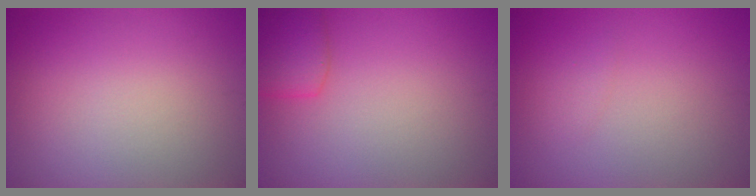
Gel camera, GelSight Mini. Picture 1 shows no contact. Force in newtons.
{"total": 2.7, "press": 2.6, "slide": 0.2}
{"total": 0.6, "press": 0.6, "slide": 0.0}